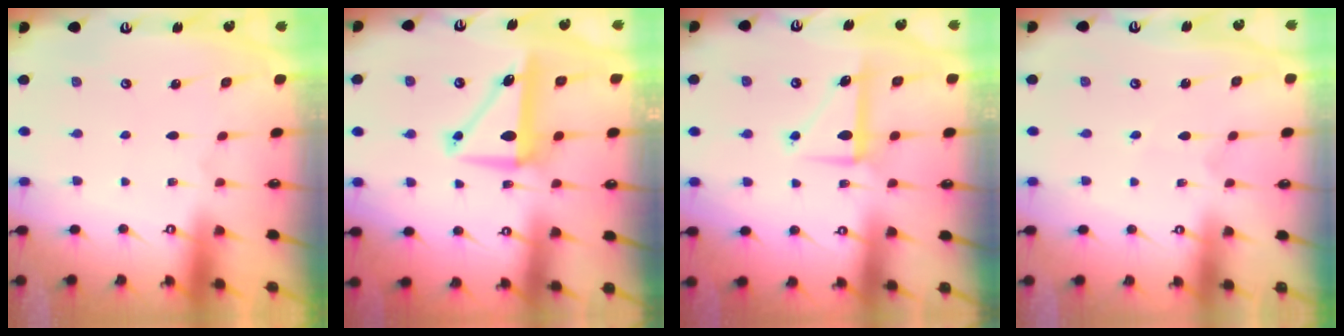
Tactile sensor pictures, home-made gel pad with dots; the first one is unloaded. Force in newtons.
{"total": 8.2, "press": 8.0, "slide": 1.8}
{"total": 7.7, "press": 7.6, "slide": 0.6}
{"total": 2.8, "press": 2.8, "slide": 0.2}